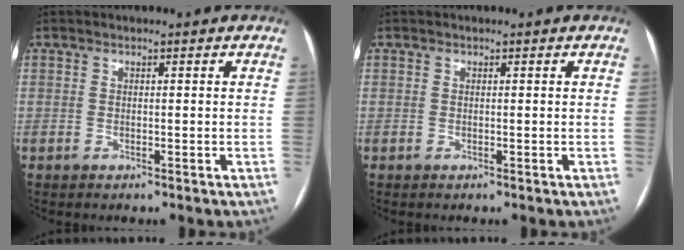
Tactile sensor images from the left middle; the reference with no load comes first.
{"total": 0.0}